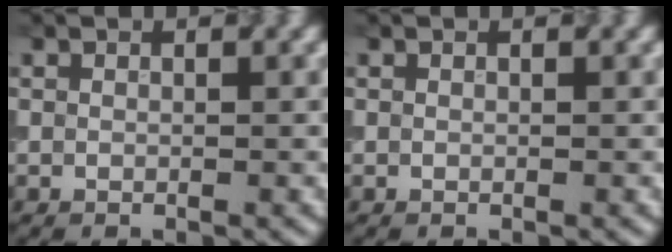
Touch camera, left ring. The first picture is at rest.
{"total": 0.0}